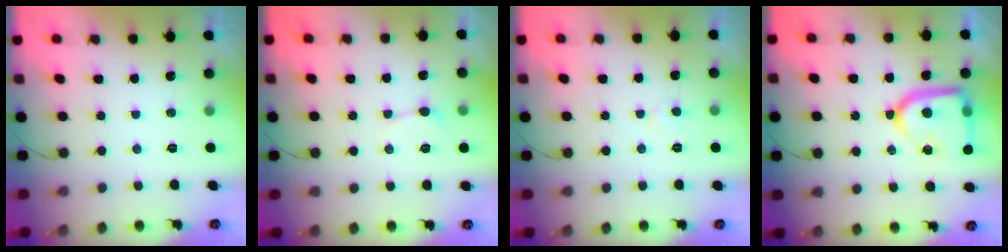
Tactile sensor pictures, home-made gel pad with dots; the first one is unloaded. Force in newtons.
{"total": 3.7, "press": 3.6, "slide": 0.5}
{"total": 2.8, "press": 2.8, "slide": 0.3}
{"total": 16.7, "press": 16.6, "slide": 1.6}